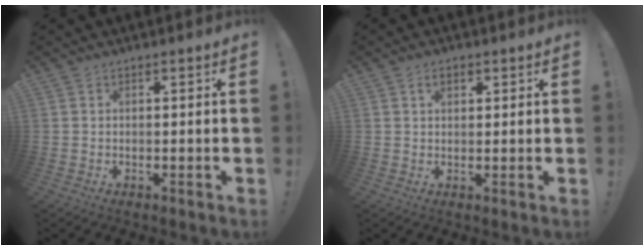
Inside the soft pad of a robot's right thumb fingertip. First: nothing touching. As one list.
[{"total": 2.6, "force": [1.1, 1.5, 1.7], "torque": [-0.022, 0.000, 0.016]}]